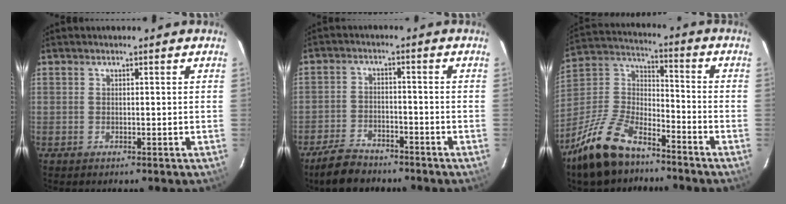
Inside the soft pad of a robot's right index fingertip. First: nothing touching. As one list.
[{"total": 6.0, "force": [-5.0, 2.5, 2.1], "torque": [-0.066, 0.000, -0.087]}, {"total": 18.6, "force": [-13.0, 8.2, 10.4], "torque": [-0.233, 0.001, -0.242]}]